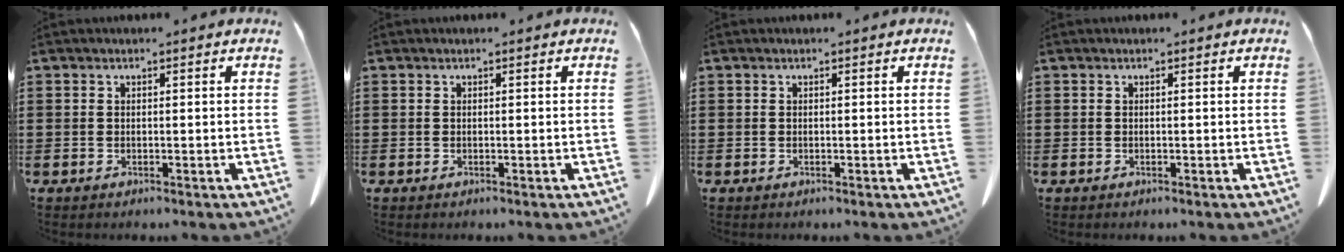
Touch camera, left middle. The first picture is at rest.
{"total": 0.0}
{"total": 0.0}
{"total": 0.0}